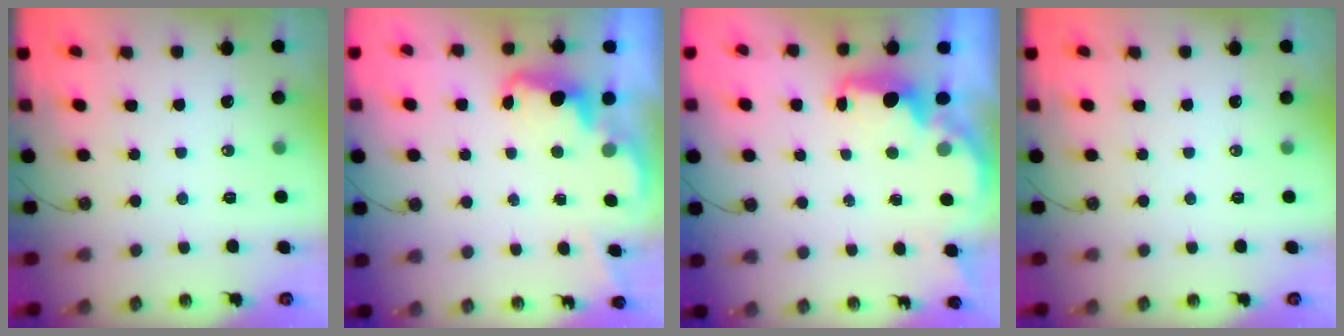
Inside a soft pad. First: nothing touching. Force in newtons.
{"total": 2.4, "press": 2.3, "slide": 0.7}
{"total": 2.8, "press": 2.7, "slide": 0.9}
{"total": 0.7, "press": 0.0, "slide": 0.7}